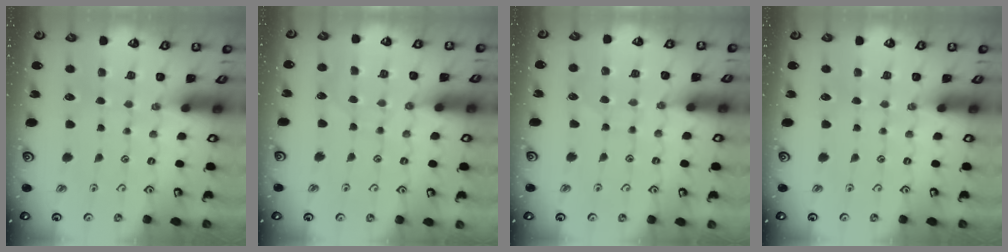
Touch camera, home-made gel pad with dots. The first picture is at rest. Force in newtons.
{"total": 5.2, "press": 5.2, "slide": 0.7}
{"total": 6.7, "press": 6.7, "slide": 0.4}
{"total": 0.0}